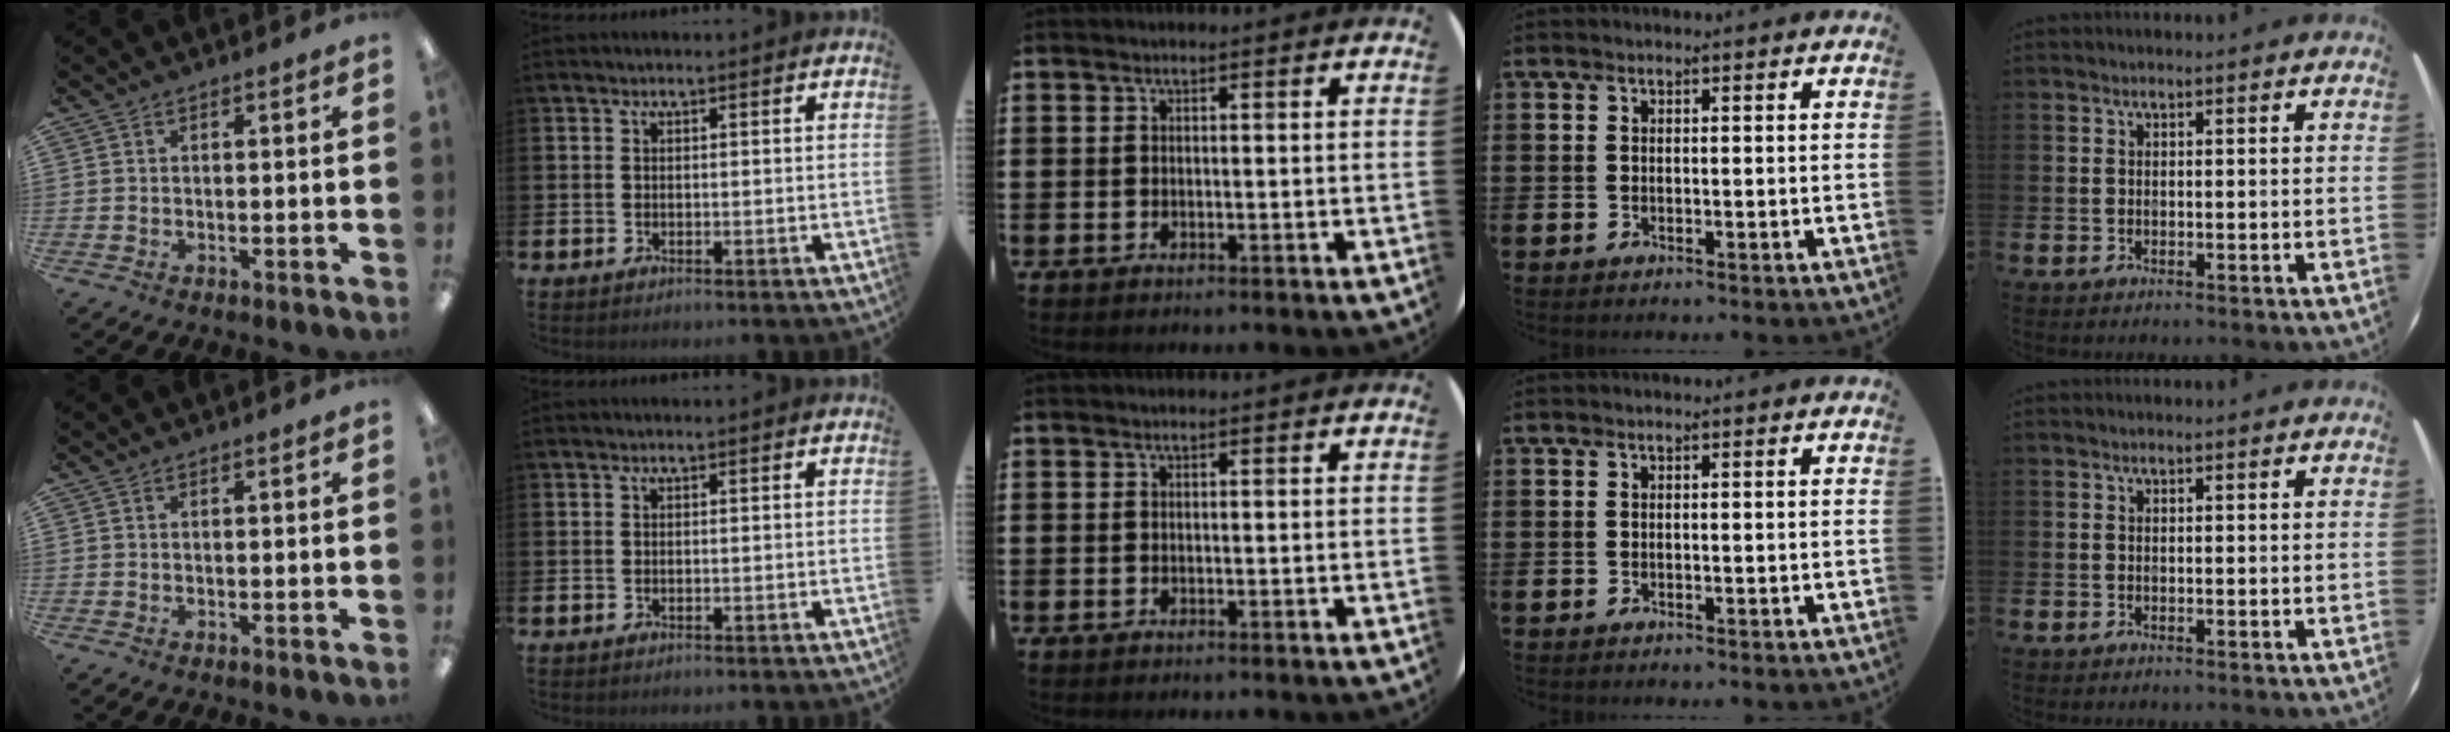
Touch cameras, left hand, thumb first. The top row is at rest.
{}